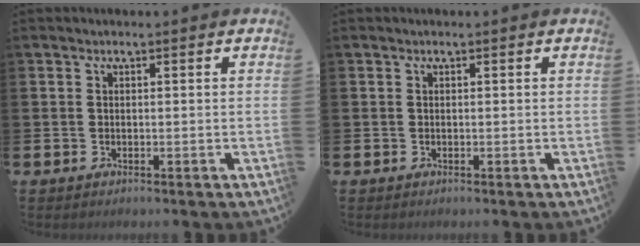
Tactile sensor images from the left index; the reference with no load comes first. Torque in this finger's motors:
{"motor_torque": [0.00, 0.00, 0.00, 0.00]}